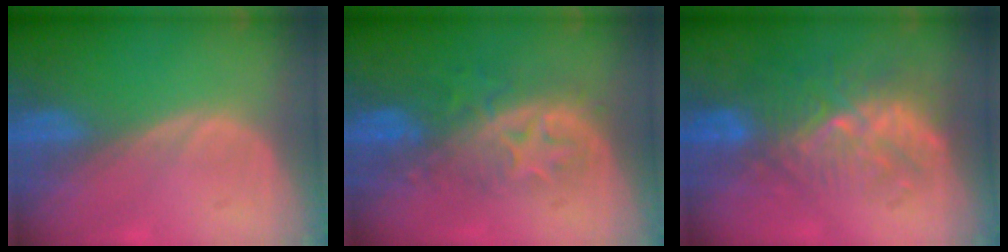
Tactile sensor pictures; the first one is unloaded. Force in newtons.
{"total": 8.2, "press": 7.5, "slide": 3.3}
{"total": 9.3, "press": 8.6, "slide": 3.5}